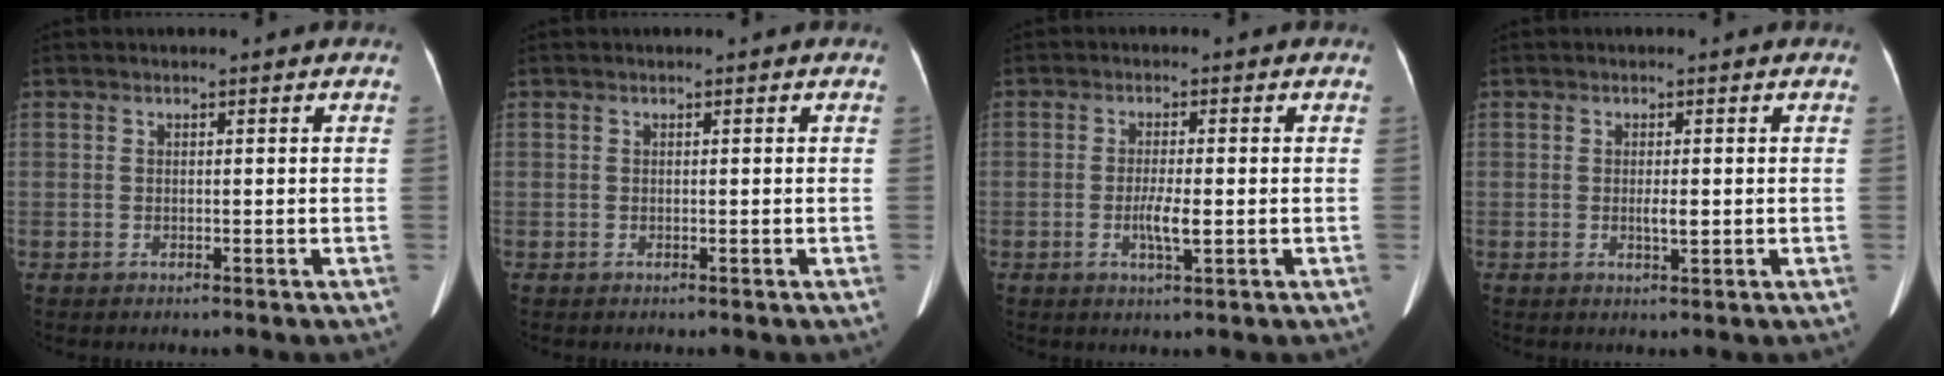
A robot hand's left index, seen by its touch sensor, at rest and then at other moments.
{"total": 0.0}
{"total": 3.4, "force": [-0.7, 0.4, 3.3], "torque": [-0.066, -0.004, -0.011]}
{"total": 1.7, "force": [-0.1, 0.4, 1.6], "torque": [-0.031, -0.001, -0.001]}